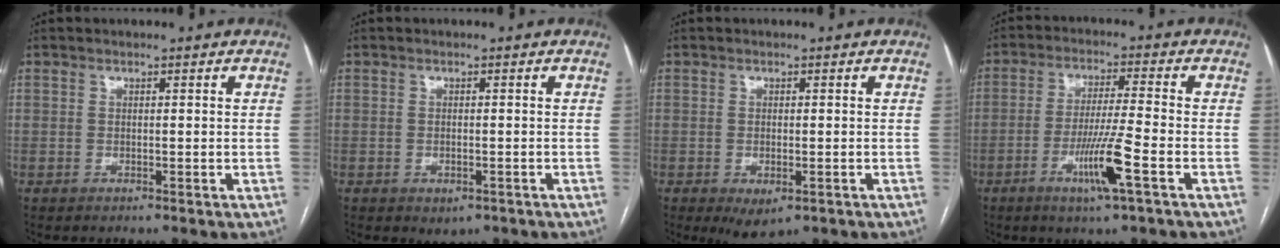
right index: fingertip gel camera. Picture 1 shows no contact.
{"total": 2.2, "force": [-1.1, 1.3, 1.4], "torque": [-0.016, -0.001, -0.004]}
{"total": 4.2, "force": [-1.9, 1.7, 3.3], "torque": [-0.048, -0.009, -0.017]}
{"total": 8.6, "force": [-3.6, -0.6, 7.7], "torque": [-0.148, -0.013, -0.067]}